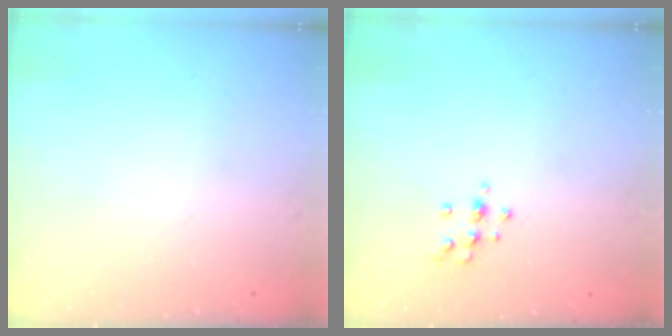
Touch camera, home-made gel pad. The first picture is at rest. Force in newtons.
{"total": 7.1, "press": 7.0, "slide": 1.3}